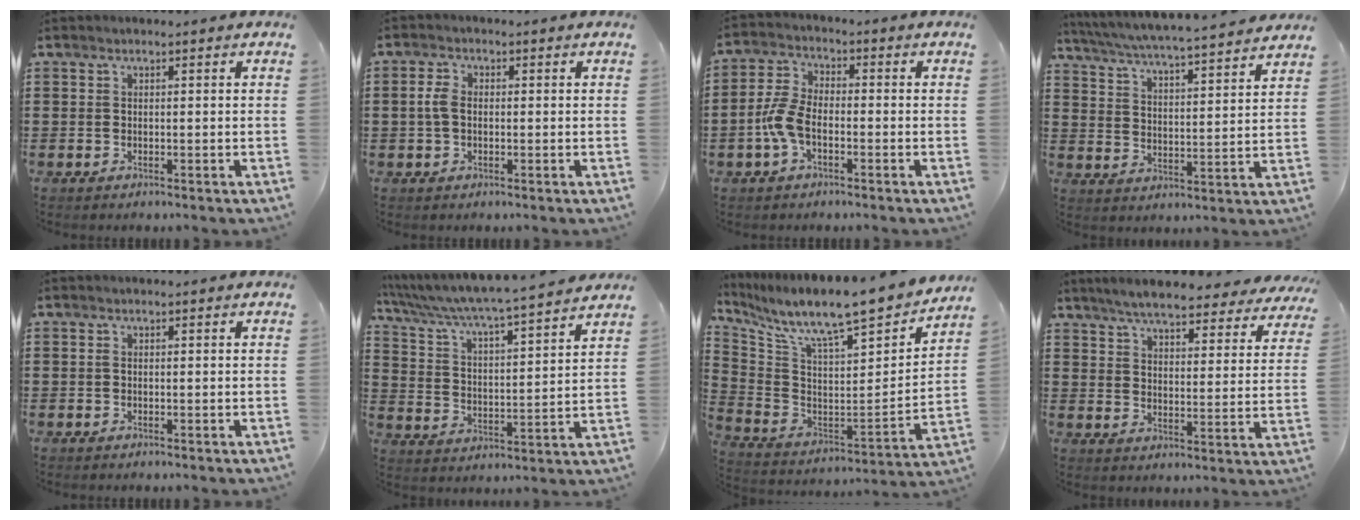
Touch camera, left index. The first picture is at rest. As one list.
[{"total": 3.4, "force": [0.1, 2.1, 2.7], "torque": [-0.070, 0.002, -0.003]}, {"total": 5.9, "force": [-2.0, 3.1, 4.7], "torque": [-0.119, -0.001, -0.045]}, {"total": 4.8, "force": [4.6, -0.5, 1.4], "torque": [-0.050, -0.038, 0.073]}, {"total": 0.5, "force": [-0.1, 0.2, 0.5], "torque": [-0.011, -0.001, -0.001]}, {"total": 5.2, "force": [4.7, -0.8, 2.1], "torque": [-0.063, -0.044, 0.070]}, {"total": 10.1, "force": [8.7, 0.7, 5.0], "torque": [-0.118, -0.081, 0.138]}, {"total": 5.9, "force": [5.5, 0.4, 2.1], "torque": [-0.064, -0.027, 0.096]}]